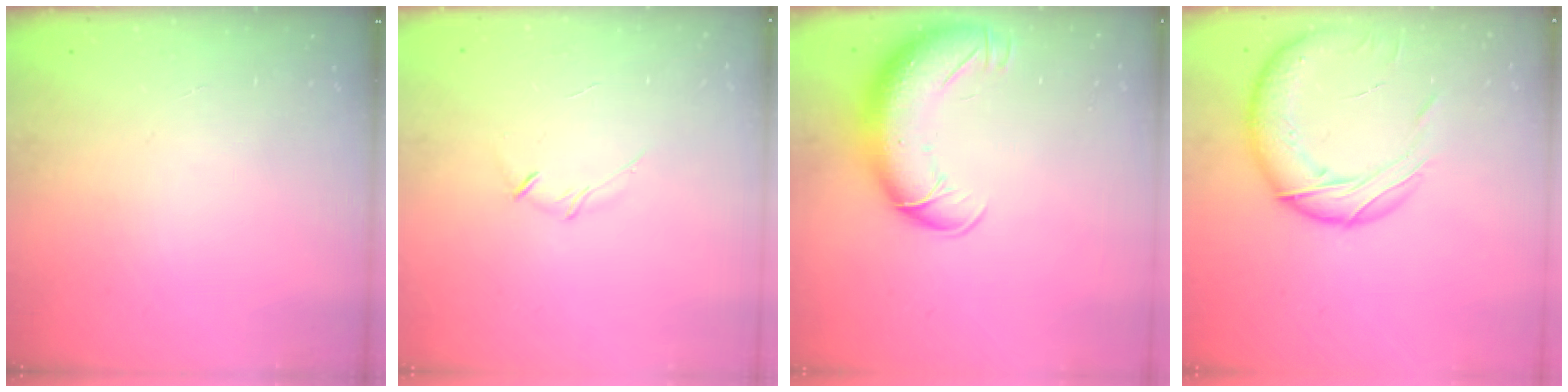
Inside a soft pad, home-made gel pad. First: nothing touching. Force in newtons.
{"total": 3.5, "press": 3.3, "slide": 1.0}
{"total": 15.0, "press": 14.6, "slide": 3.6}
{"total": 17.5, "press": 17.1, "slide": 3.9}